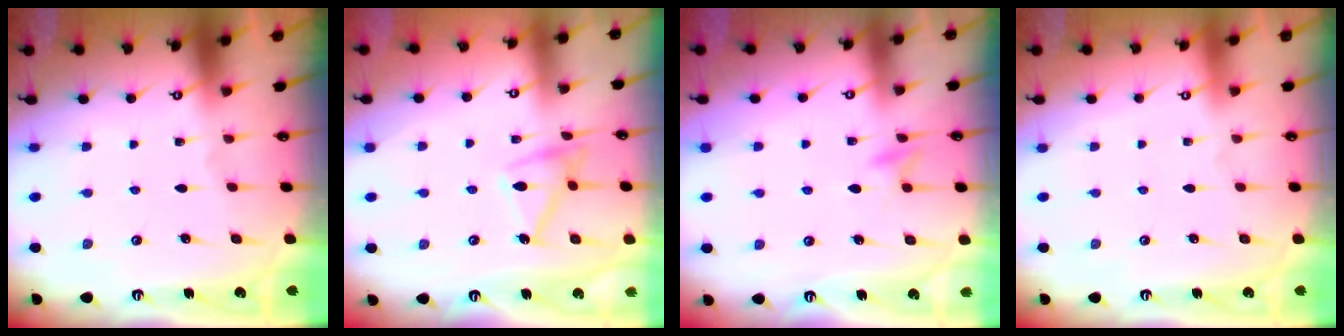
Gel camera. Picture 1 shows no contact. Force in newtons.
{"total": 14.0, "press": 14.0, "slide": 0.2}
{"total": 6.0, "press": 6.0, "slide": 0.7}
{"total": 3.9, "press": 3.9, "slide": 0.1}